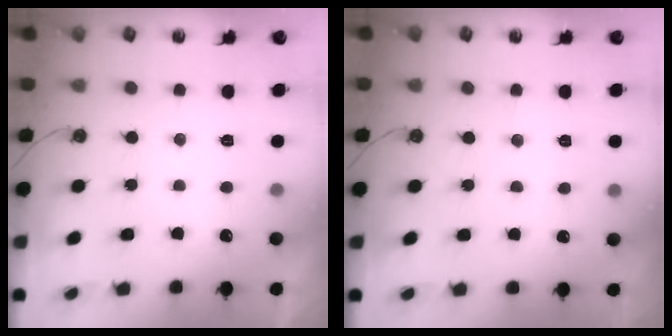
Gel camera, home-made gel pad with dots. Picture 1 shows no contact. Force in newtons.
{"total": 4.9, "press": 4.9, "slide": 0.7}